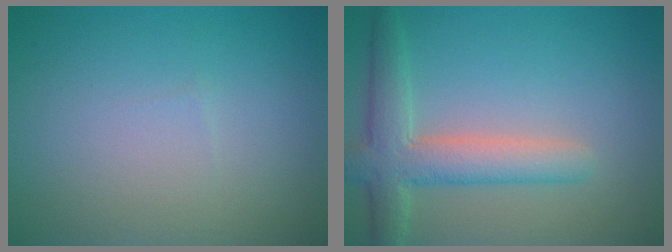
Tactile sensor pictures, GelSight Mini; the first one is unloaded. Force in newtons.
{"total": 5.0, "press": 4.9, "slide": 0.4}